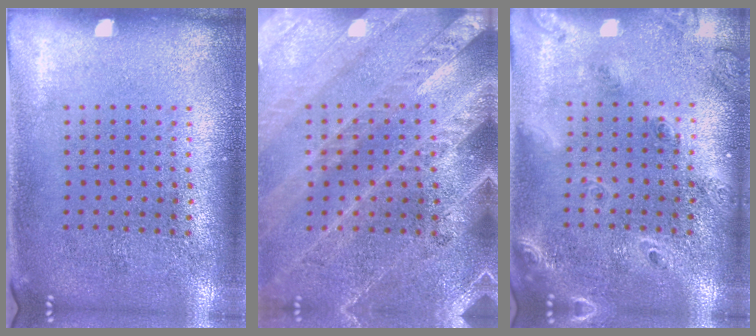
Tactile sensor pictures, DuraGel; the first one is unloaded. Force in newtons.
{"total": 2.9, "press": 2.6, "slide": 1.1}
{"total": 1.9, "press": 1.7, "slide": 0.8}